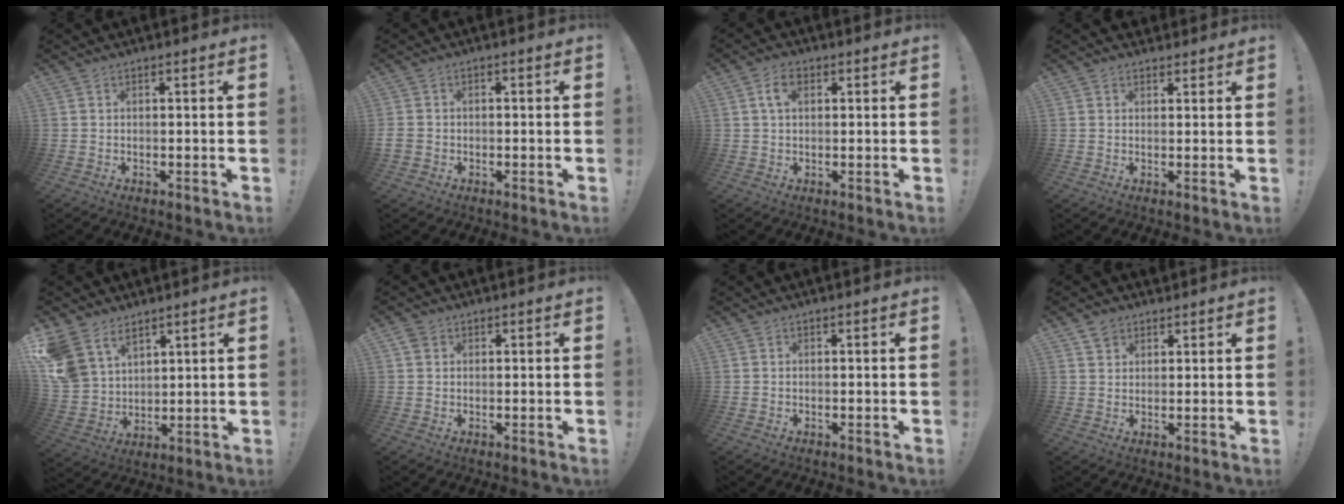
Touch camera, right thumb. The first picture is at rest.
{"total": 2.7, "force": [-1.3, 2.0, 1.2], "torque": [-0.026, 0.006, -0.024]}
{"total": 5.2, "force": [1.8, 3.1, 3.7], "torque": [-0.063, 0.004, 0.033]}
{"total": 2.2, "force": [1.7, 1.4, 0.3], "torque": [0.003, -0.008, 0.030]}
{"total": 11.1, "force": [7.3, 7.4, 3.9], "torque": [-0.090, -0.053, 0.151]}
{"total": 2.1, "force": [1.2, 1.5, 0.7], "torque": [-0.008, 0.001, 0.022]}
{"total": 0.0}
{"total": 3.4, "force": [2.6, 2.2, 0.3], "torque": [0.005, -0.014, 0.046]}